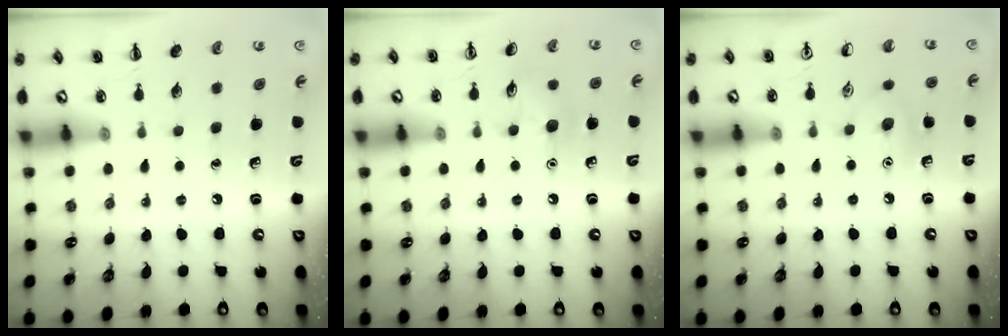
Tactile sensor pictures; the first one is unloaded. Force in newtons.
{"total": 6.5, "press": 6.3, "slide": 1.6}
{"total": 6.8, "press": 6.6, "slide": 1.6}